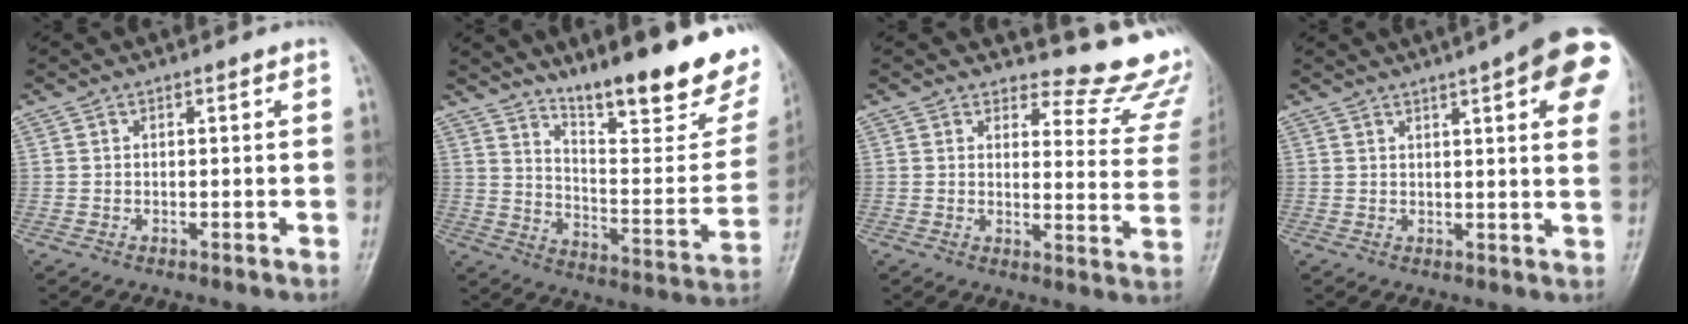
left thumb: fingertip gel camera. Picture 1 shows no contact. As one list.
[{"total": 25.0, "force": [18.1, 5.6, 16.3], "torque": [-0.200, -0.106, 0.264]}, {"total": 13.4, "force": [12.8, 3.3, 2.2], "torque": [0.016, -0.145, 0.123]}, {"total": 16.3, "force": [7.1, 3.7, 14.2], "torque": [-0.167, -0.008, 0.078]}]